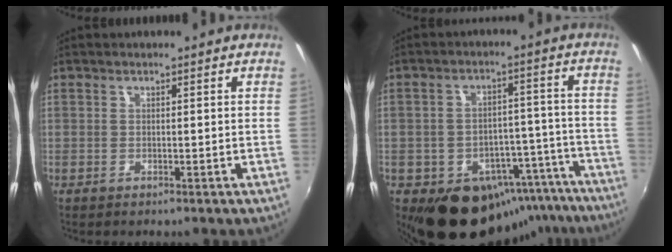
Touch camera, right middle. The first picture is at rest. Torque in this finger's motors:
{"motor_torque": [1.07, -1.07, 0.20, 0.08]}